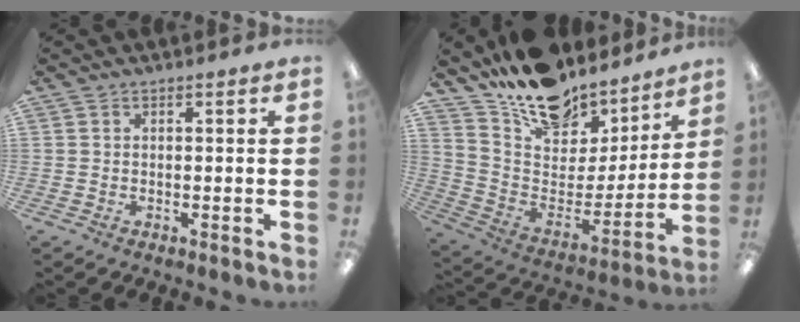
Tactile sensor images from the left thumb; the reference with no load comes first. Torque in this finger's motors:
{"motor_torque": [0.92, 0.29, 1.45, -1.32, 0.30]}